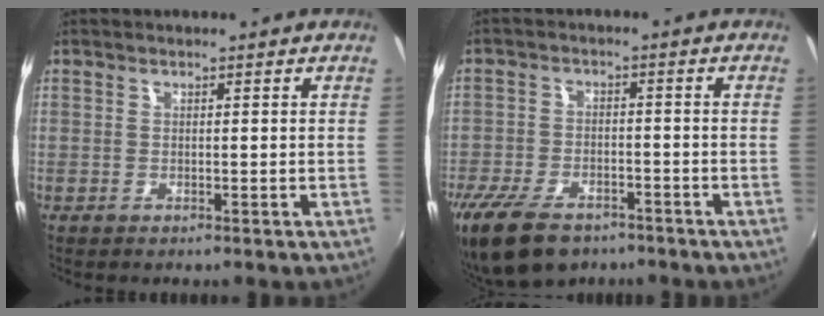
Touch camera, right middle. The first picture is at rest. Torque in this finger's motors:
{"motor_torque": [1.15, -0.99, 0.25, 0.18]}